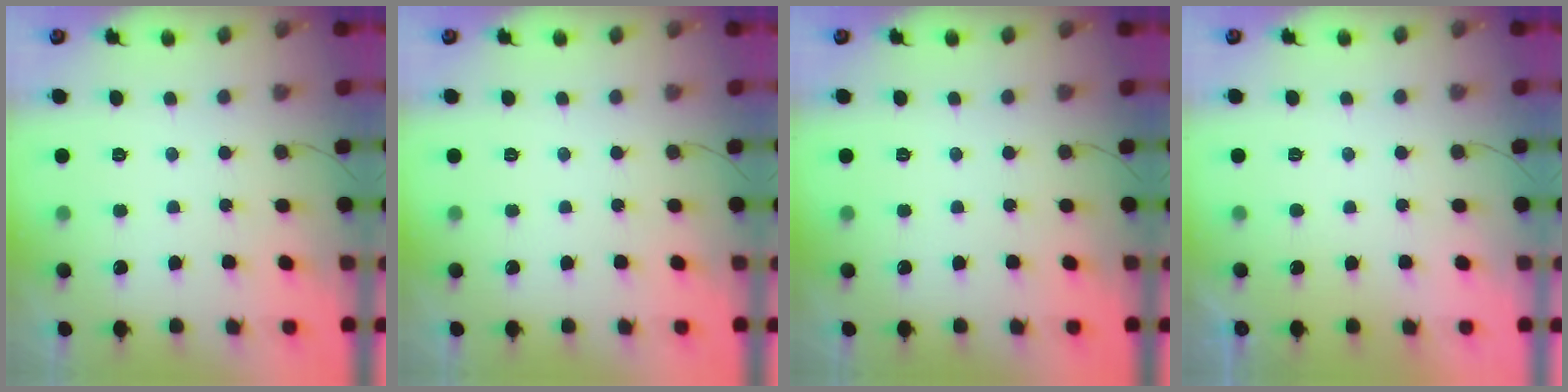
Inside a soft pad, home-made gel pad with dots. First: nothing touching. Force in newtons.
{"total": 0.0}
{"total": 0.0}
{"total": 1.2, "press": 1.1, "slide": 0.3}